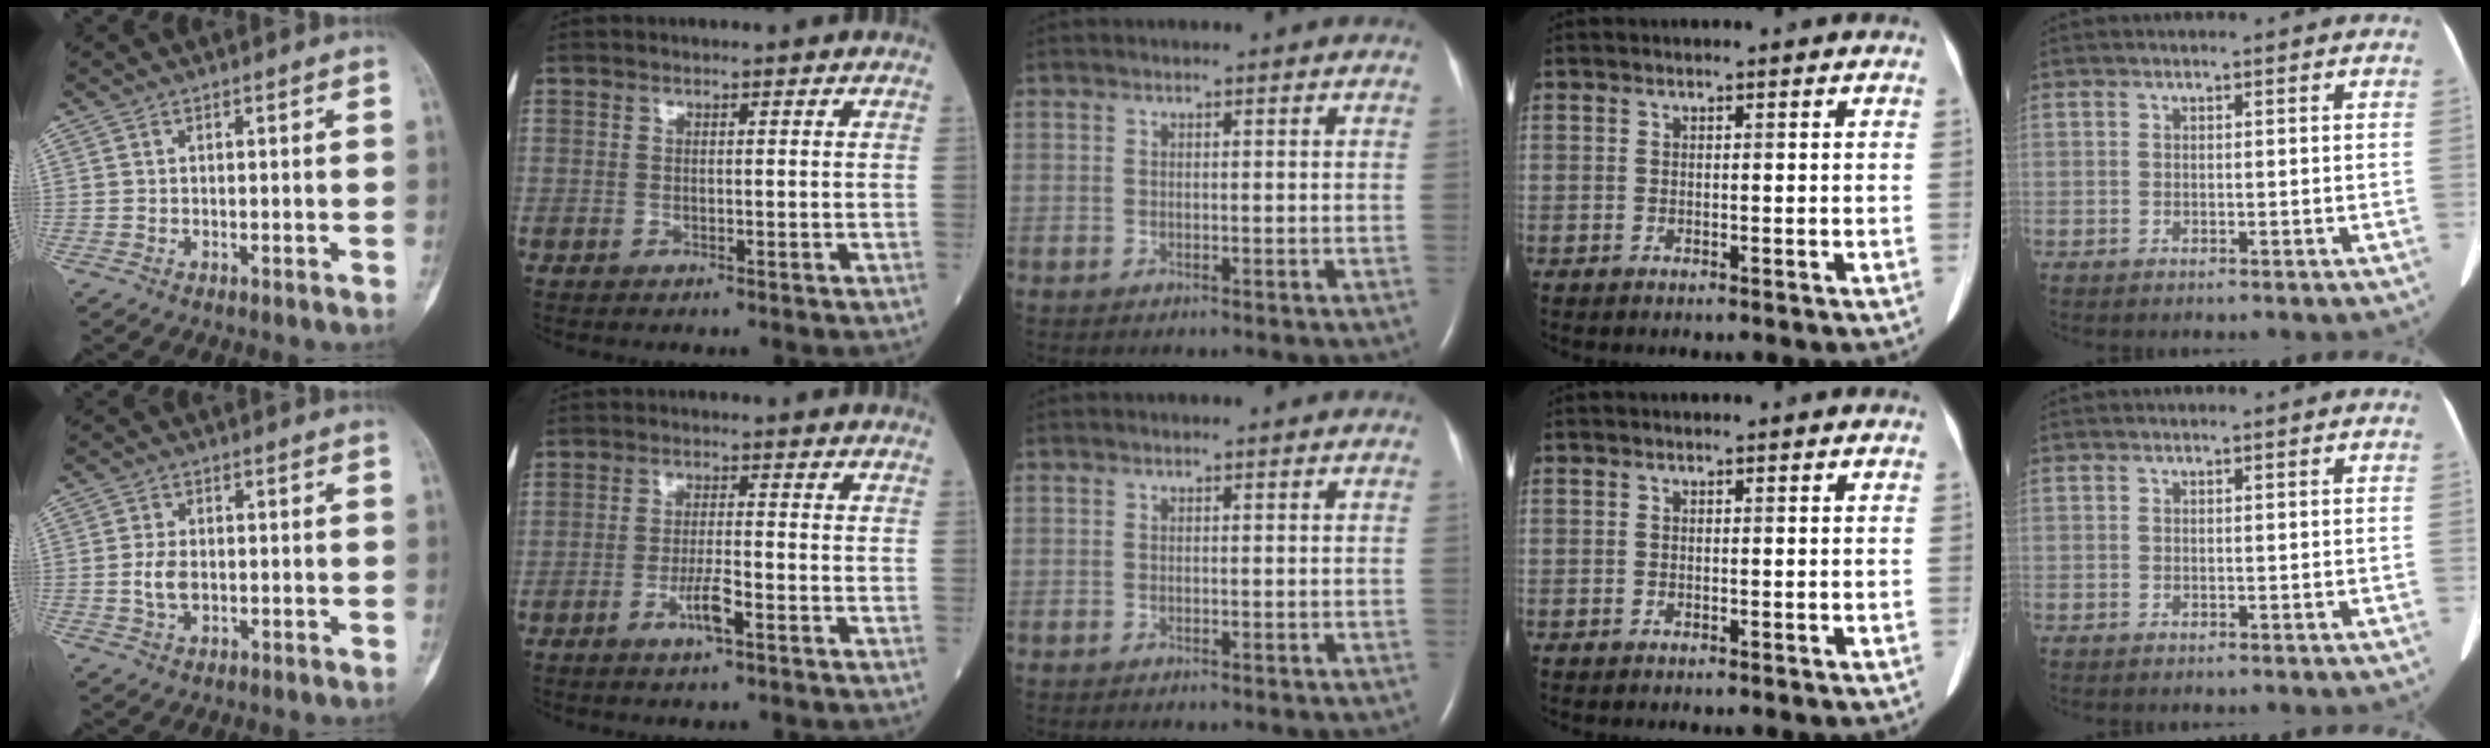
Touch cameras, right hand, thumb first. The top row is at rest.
{"thumb": {"total": 3.6, "force": [-0.4, 2.2, 2.7], "torque": [-0.052, 0.001, -0.007]}, "index": {"total": 4.0, "force": [-2.0, 0.3, 3.5], "torque": [-0.067, -0.004, -0.038]}}